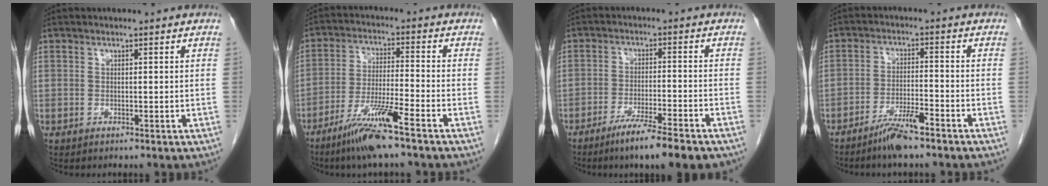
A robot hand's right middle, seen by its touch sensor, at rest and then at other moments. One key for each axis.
{"total": 9.3, "fx": -6.3, "fy": -0.4, "fz": 6.9, "tx": -0.135, "ty": -0.024, "tz": -0.121}
{"total": 9.7, "fx": -7.1, "fy": 0.4, "fz": 6.5, "tx": -0.092, "ty": -0.019, "tz": -0.110}
{"total": 5.5, "fx": -4.2, "fy": 0.2, "fz": 3.5, "tx": -0.066, "ty": -0.008, "tz": -0.079}